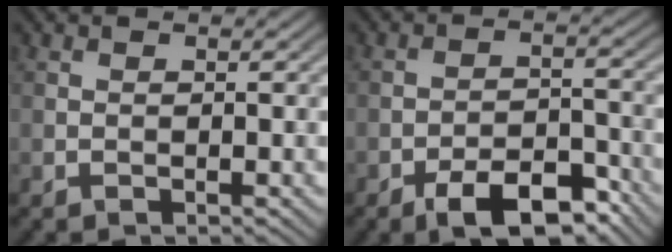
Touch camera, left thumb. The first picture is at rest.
{"total": 8.0, "force": [-5.3, 3.3, 5.1], "torque": [-0.072, 0.005, -0.091]}